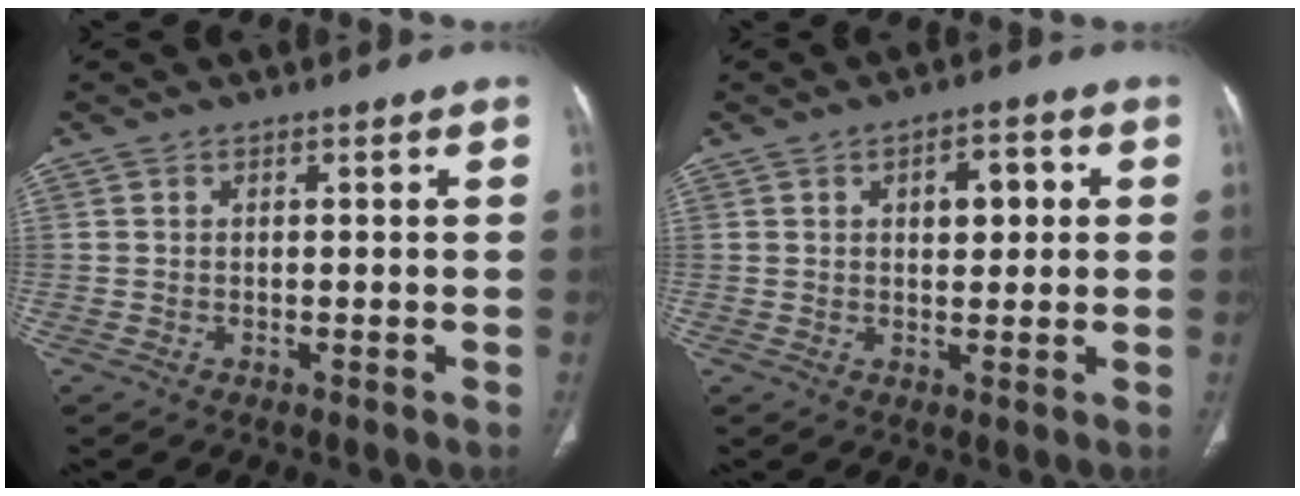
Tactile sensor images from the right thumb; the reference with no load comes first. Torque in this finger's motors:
{"motor_torque": [-0.52, 0.58, 0.03, 0.21, -0.04]}